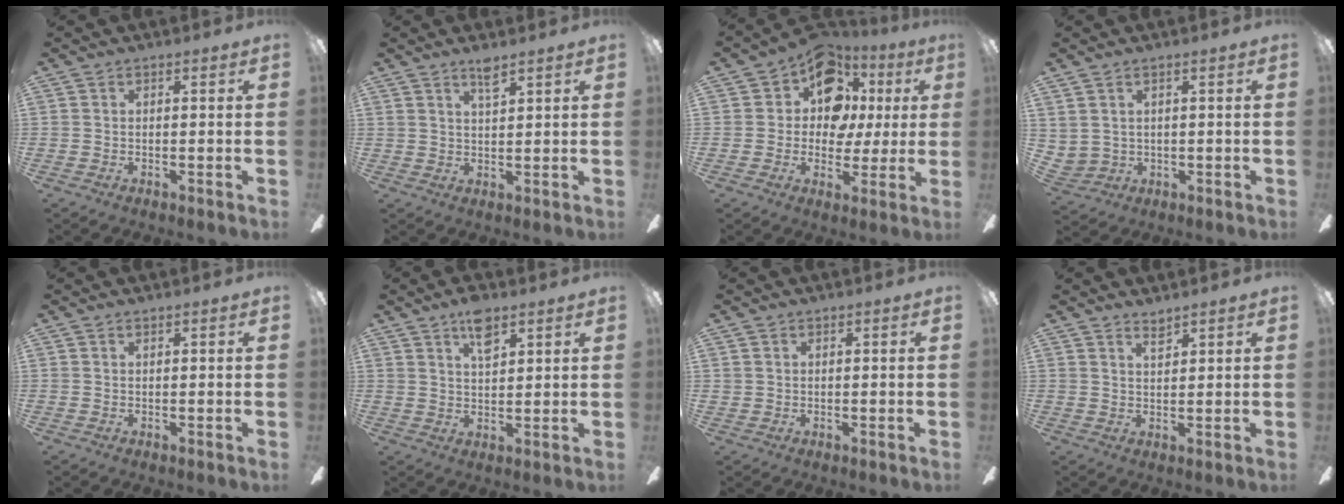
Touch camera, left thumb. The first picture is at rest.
{"total": 3.4, "force": [2.9, 0.3, 1.7], "torque": [-0.035, -0.011, 0.051]}
{"total": 12.9, "force": [5.4, 9.5, 6.8], "torque": [-0.116, -0.018, 0.104]}
{"total": 2.7, "force": [2.0, 1.7, 0.2], "torque": [-0.012, -0.007, 0.038]}
{"total": 0.0}
{"total": 6.4, "force": [4.2, 2.7, 4.0], "torque": [-0.056, -0.015, 0.070]}
{"total": 0.9, "force": [0.6, 0.6, -0.1], "torque": [0.000, 0.001, 0.012]}
{"total": 2.5, "force": [2.3, 0.5, 0.7], "torque": [-0.010, -0.010, 0.041]}